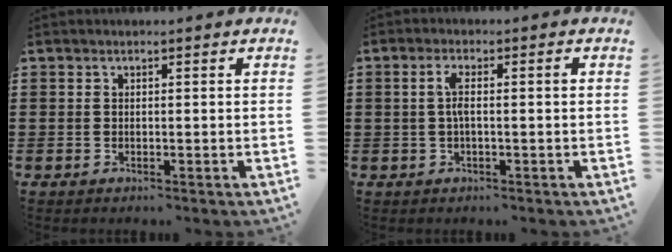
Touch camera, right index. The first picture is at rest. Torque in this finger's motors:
{"motor_torque": [0.38, -0.12, 0.28, 0.05]}